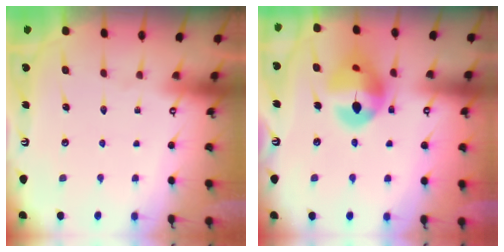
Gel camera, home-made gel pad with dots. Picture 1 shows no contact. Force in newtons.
{"total": 15.6, "press": 15.4, "slide": 2.1}